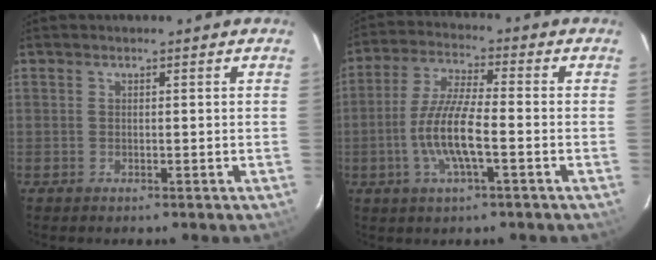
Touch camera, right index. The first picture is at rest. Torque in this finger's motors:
{"motor_torque": [1.23, -0.66, 0.72, 0.21]}